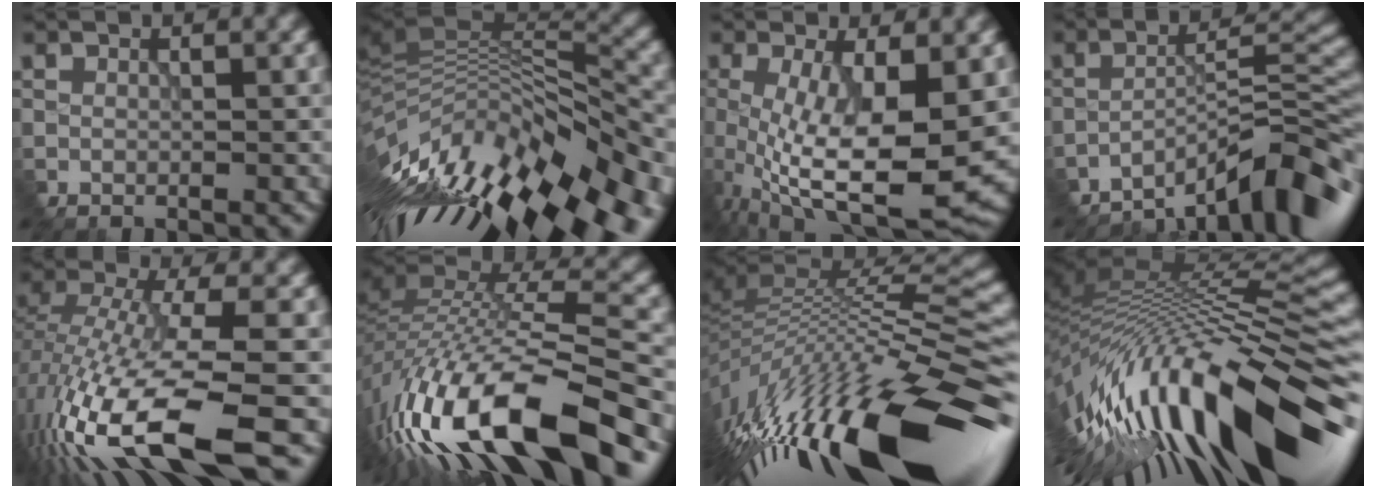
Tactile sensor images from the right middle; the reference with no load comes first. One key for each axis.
{"total": 13.6, "fx": -5.1, "fy": 4.8, "fz": 11.7, "tx": -0.220, "ty": 0.003, "tz": -0.087}
{"total": 9.8, "fx": 0.0, "fy": 3.2, "fz": 9.2, "tx": -0.200, "ty": -0.029, "tz": 0.007}
{"total": 8.9, "fx": -7.2, "fy": 1.3, "fz": 5.1, "tx": -0.079, "ty": 0.022, "tz": -0.122}
{"total": 12.9, "fx": -5.5, "fy": 4.2, "fz": 10.9, "tx": -0.259, "ty": -0.016, "tz": -0.100}
{"total": 14.7, "fx": -7.0, "fy": 4.7, "fz": 12.1, "tx": -0.249, "ty": -0.002, "tz": -0.123}
{"total": 15.3, "fx": -4.5, "fy": 4.4, "fz": 14.0, "tx": -0.261, "ty": -0.009, "tz": -0.071}
{"total": 15.7, "fx": -3.4, "fy": 4.6, "fz": 14.6, "tx": -0.257, "ty": 0.008, "tz": -0.062}